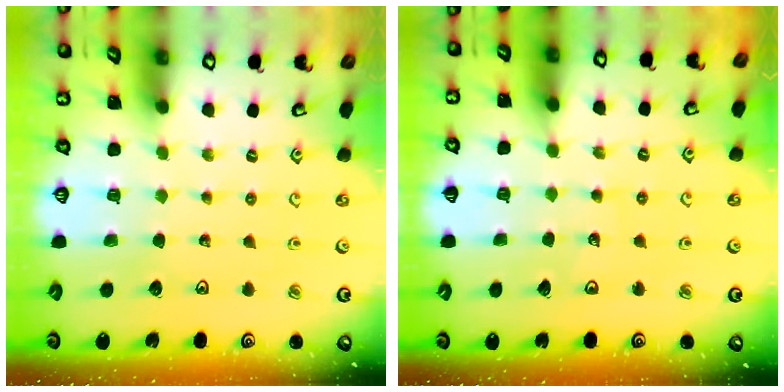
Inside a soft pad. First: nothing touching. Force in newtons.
{"total": 2.7, "press": 2.7, "slide": 0.3}